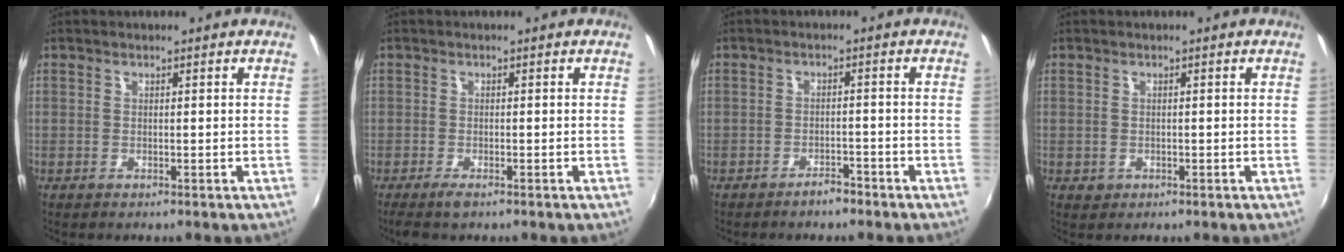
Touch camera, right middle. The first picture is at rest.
{"total": 2.3, "force": [-1.7, 0.6, 1.4], "torque": [-0.033, -0.008, -0.034]}
{"total": 2.5, "force": [-2.3, 0.7, 0.9], "torque": [-0.023, 0.003, -0.030]}
{"total": 1.0, "force": [-0.3, 0.9, 0.4], "torque": [-0.006, -0.002, -0.002]}